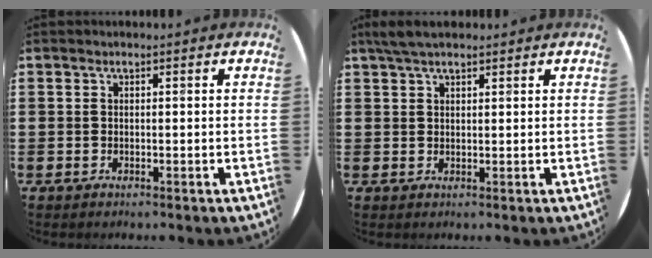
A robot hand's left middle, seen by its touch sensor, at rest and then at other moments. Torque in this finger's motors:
{"motor_torque": [0.24, -0.36, -0.07, -0.06]}